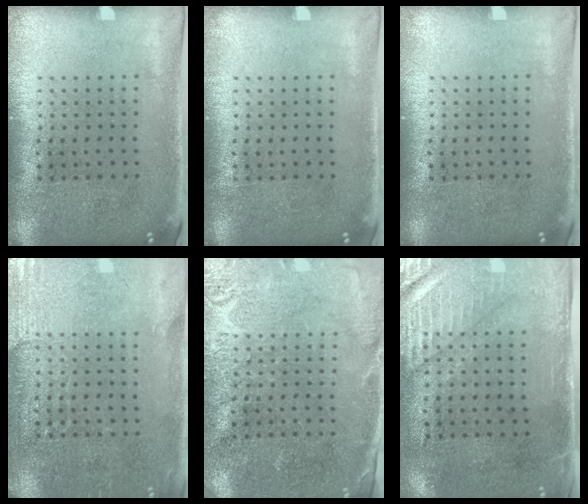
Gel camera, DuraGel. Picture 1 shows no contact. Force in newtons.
{"total": 0.0}
{"total": 0.0}
{"total": 2.8, "press": 2.6, "slide": 1.0}
{"total": 2.7, "press": 2.7, "slide": 0.4}
{"total": 2.9, "press": 2.5, "slide": 1.5}